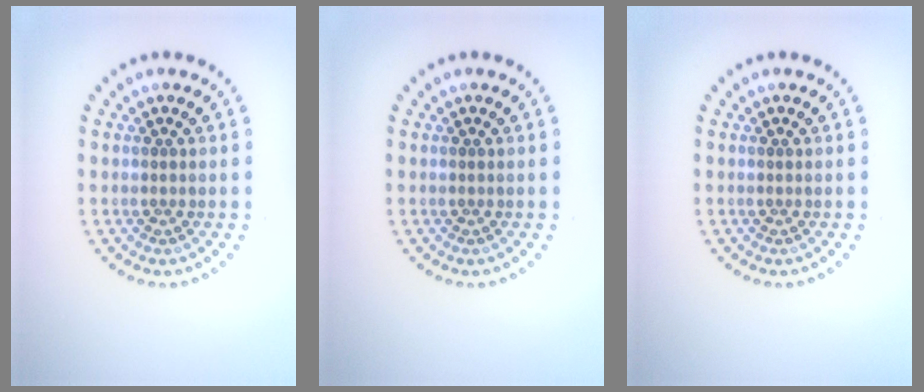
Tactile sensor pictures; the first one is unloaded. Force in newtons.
{"total": 0.0}
{"total": 0.0}